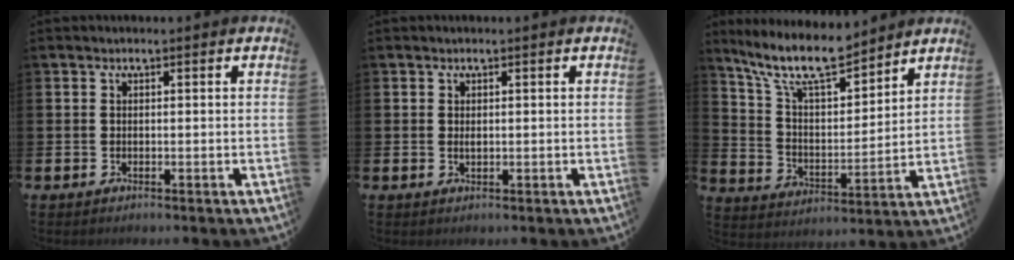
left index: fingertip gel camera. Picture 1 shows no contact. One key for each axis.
{"total": 0.6, "fx": 0.2, "fy": 0.3, "fz": 0.5, "tx": -0.005, "ty": -0.001, "tz": 0.002}
{"total": 11.3, "fx": 9.8, "fy": 2.4, "fz": 5.1, "tx": -0.126, "ty": -0.048, "tz": 0.176}